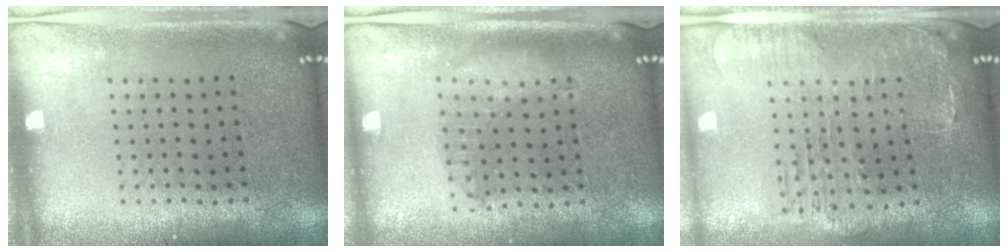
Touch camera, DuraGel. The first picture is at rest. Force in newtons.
{"total": 1.2, "press": 1.2, "slide": 0.3}
{"total": 1.5, "press": 1.4, "slide": 0.4}